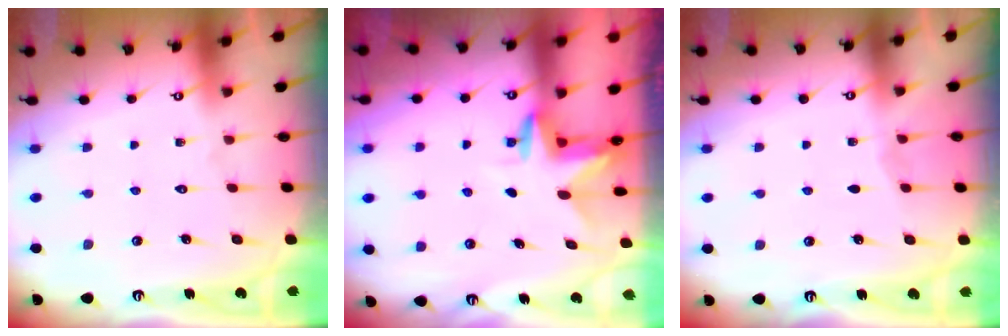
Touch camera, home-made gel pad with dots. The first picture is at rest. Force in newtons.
{"total": 3.0, "press": 3.0, "slide": 0.2}
{"total": 2.3, "press": 2.3, "slide": 0.4}